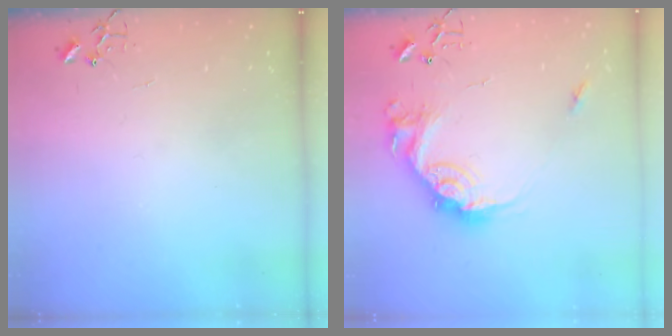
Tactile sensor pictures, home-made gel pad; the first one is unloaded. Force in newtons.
{"total": 16.6, "press": 16.6, "slide": 0.9}